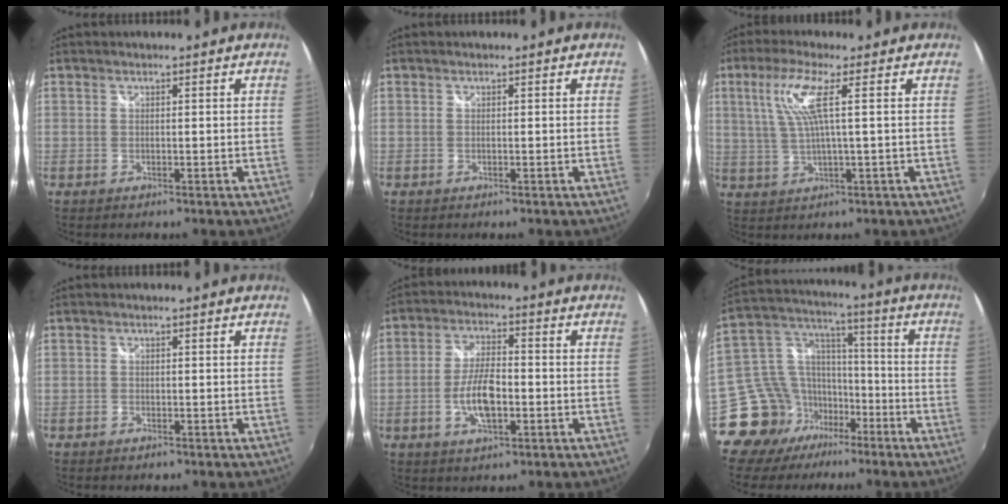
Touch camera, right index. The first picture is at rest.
{"total": 0.0}
{"total": 7.3, "force": [2.2, -0.1, 7.0], "torque": [-0.134, 0.002, 0.051]}
{"total": 0.8, "force": [-0.7, -0.1, 0.2], "torque": [-0.004, -0.002, -0.016]}
{"total": 8.3, "force": [-2.4, 3.2, 7.2], "torque": [-0.144, 0.000, -0.043]}
{"total": 15.1, "force": [-9.2, 10.6, 5.5], "torque": [-0.132, 0.050, -0.147]}